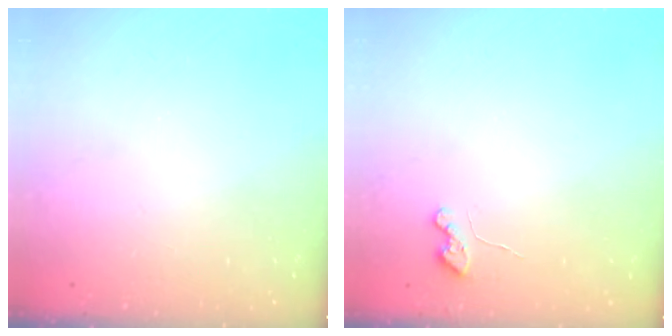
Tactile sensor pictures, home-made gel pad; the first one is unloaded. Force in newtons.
{"total": 4.1, "press": 4.1, "slide": 0.4}